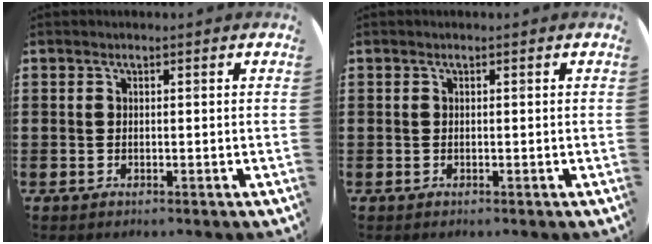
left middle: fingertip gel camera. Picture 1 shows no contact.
{"total": 0.0}